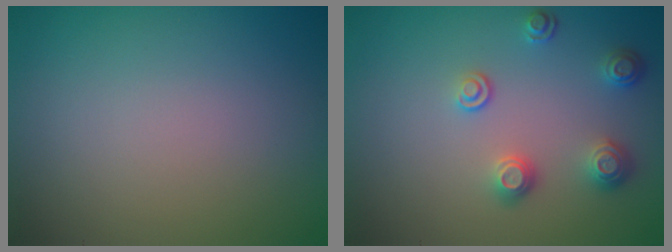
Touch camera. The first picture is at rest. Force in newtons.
{"total": 2.5, "press": 2.3, "slide": 0.9}